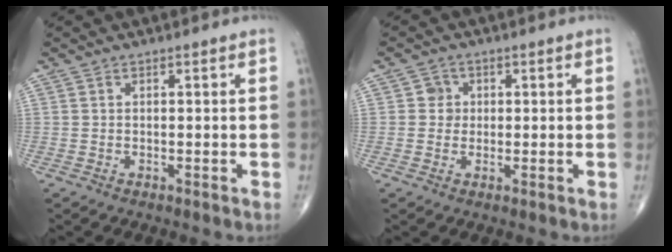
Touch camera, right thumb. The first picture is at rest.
{"total": 2.4, "force": [0.3, 2.3, 0.5], "torque": [0.008, 0.004, 0.000]}